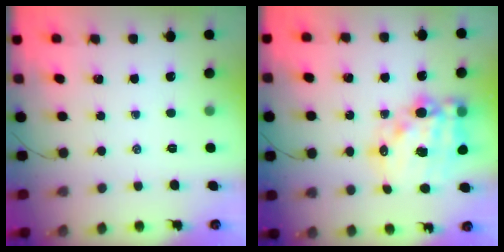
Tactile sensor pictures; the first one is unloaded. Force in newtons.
{"total": 19.2, "press": 18.7, "slide": 4.1}